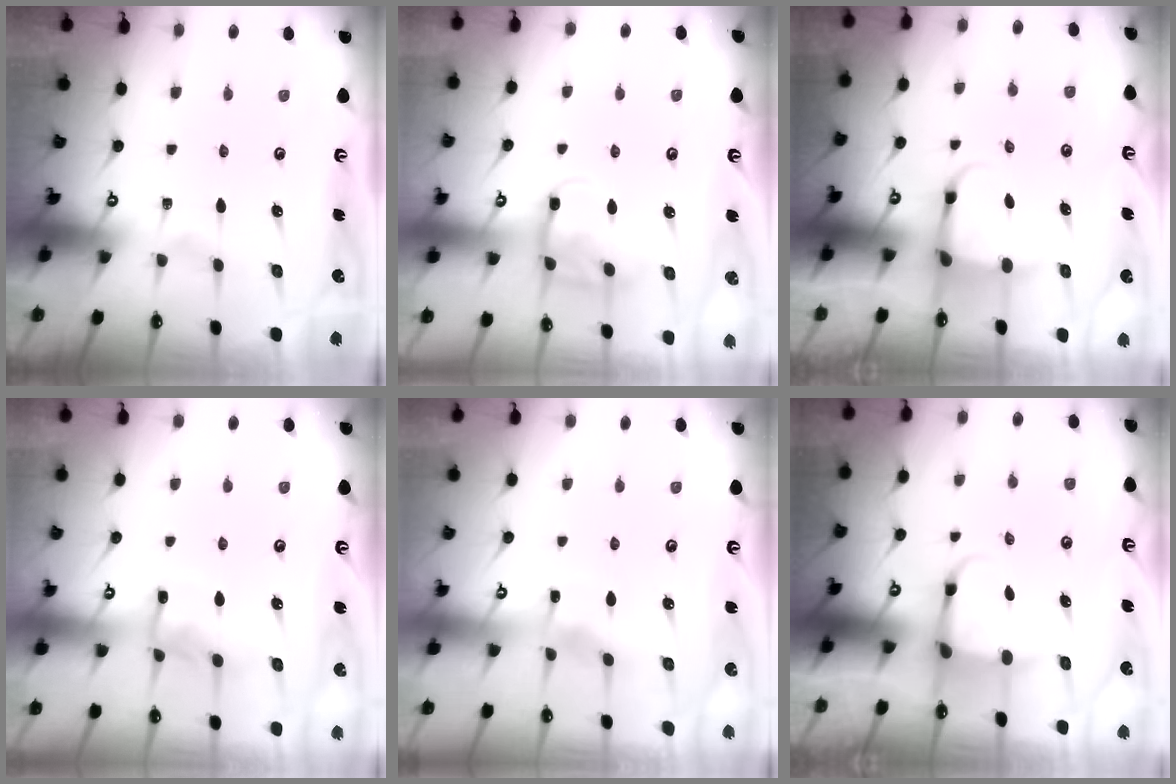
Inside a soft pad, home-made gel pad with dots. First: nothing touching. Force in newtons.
{"total": 10.7, "press": 10.6, "slide": 1.2}
{"total": 3.9, "press": 3.7, "slide": 1.0}
{"total": 8.2, "press": 8.1, "slide": 0.9}
{"total": 3.0, "press": 3.0, "slide": 0.3}
{"total": 3.7, "press": 3.6, "slide": 1.0}